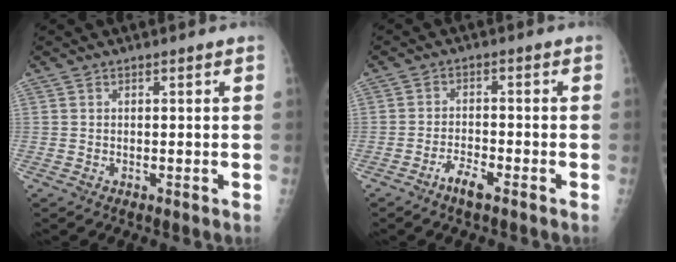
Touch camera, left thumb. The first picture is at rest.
{"total": 3.8, "force": [-2.7, 0.9, 2.5], "torque": [-0.052, 0.016, -0.051]}